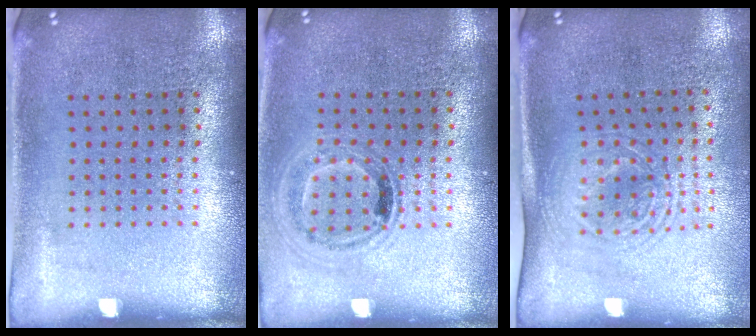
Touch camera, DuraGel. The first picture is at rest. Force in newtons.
{"total": 1.0, "press": 0.9, "slide": 0.4}
{"total": 1.7, "press": 1.4, "slide": 1.0}